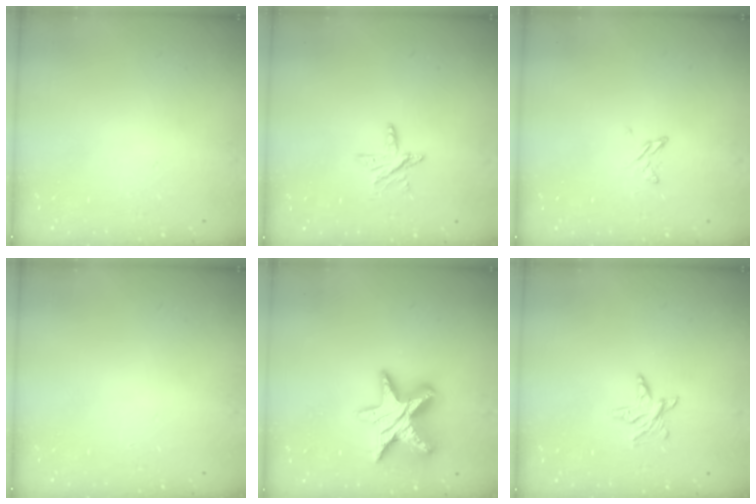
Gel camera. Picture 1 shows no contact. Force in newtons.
{"total": 6.7, "press": 6.7, "slide": 0.5}
{"total": 4.0, "press": 4.0, "slide": 0.5}
{"total": 0.0}
{"total": 15.6, "press": 15.6, "slide": 0.9}
{"total": 3.7, "press": 3.6, "slide": 0.5}